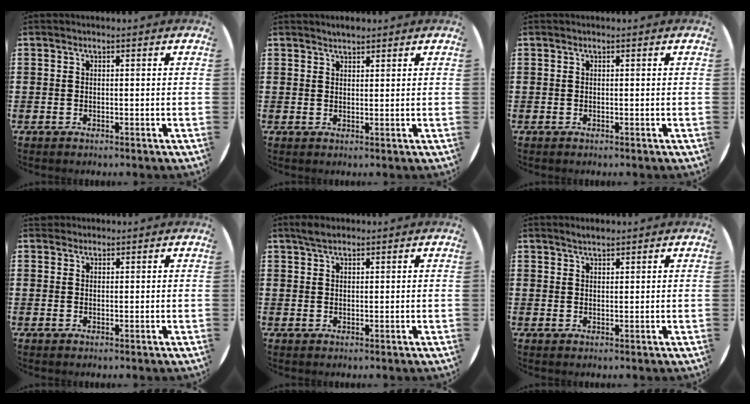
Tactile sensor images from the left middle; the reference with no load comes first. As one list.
[{"total": 1.5, "force": [1.5, 0.2, 0.0], "torque": [0.000, 0.004, 0.029]}, {"total": 0.0}, {"total": 0.9, "force": [0.8, 0.3, -0.1], "torque": [0.009, -0.001, 0.014]}, {"total": 2.1, "force": [1.8, 0.8, 0.8], "torque": [-0.010, 0.003, 0.031]}, {"total": 1.5, "force": [1.5, 0.2, 0.4], "torque": [-0.008, 0.004, 0.027]}]